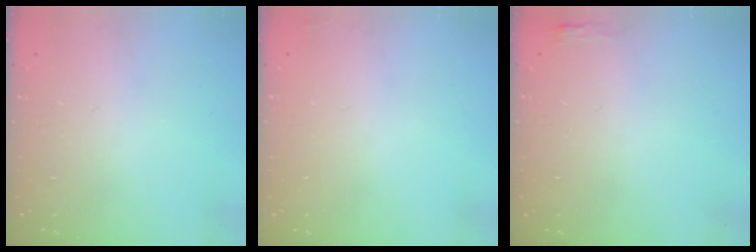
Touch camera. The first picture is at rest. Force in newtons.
{"total": 2.3, "press": 2.2, "slide": 0.8}
{"total": 2.7, "press": 2.6, "slide": 0.8}